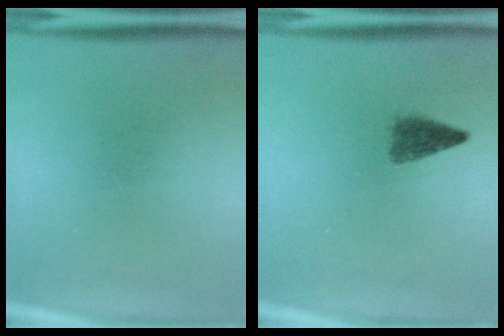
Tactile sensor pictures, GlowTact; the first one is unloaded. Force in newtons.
{"total": 2.8}